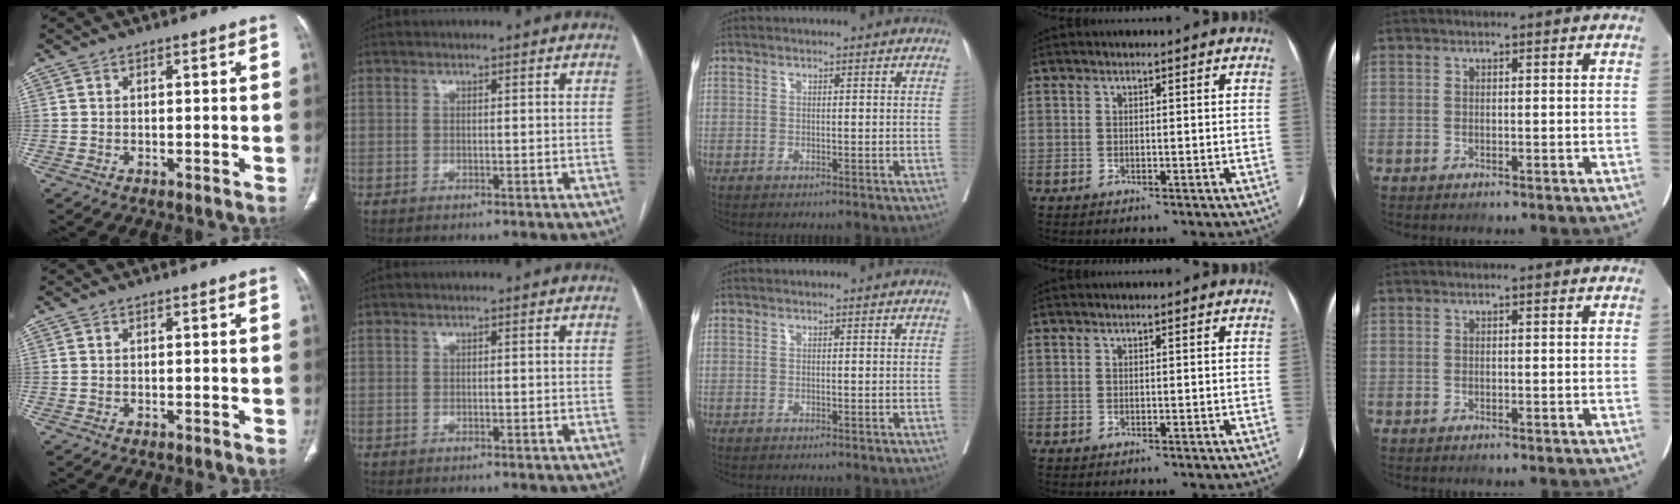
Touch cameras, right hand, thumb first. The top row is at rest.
{}